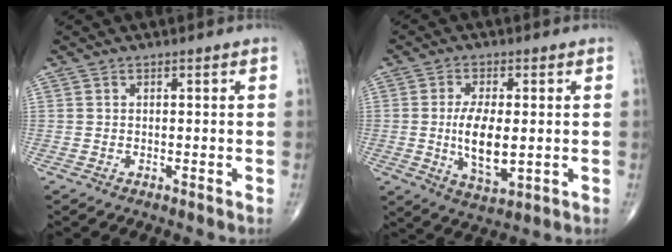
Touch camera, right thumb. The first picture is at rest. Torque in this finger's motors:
{"motor_torque": [2.66, 2.35, 0.74, -0.24, 0.27]}